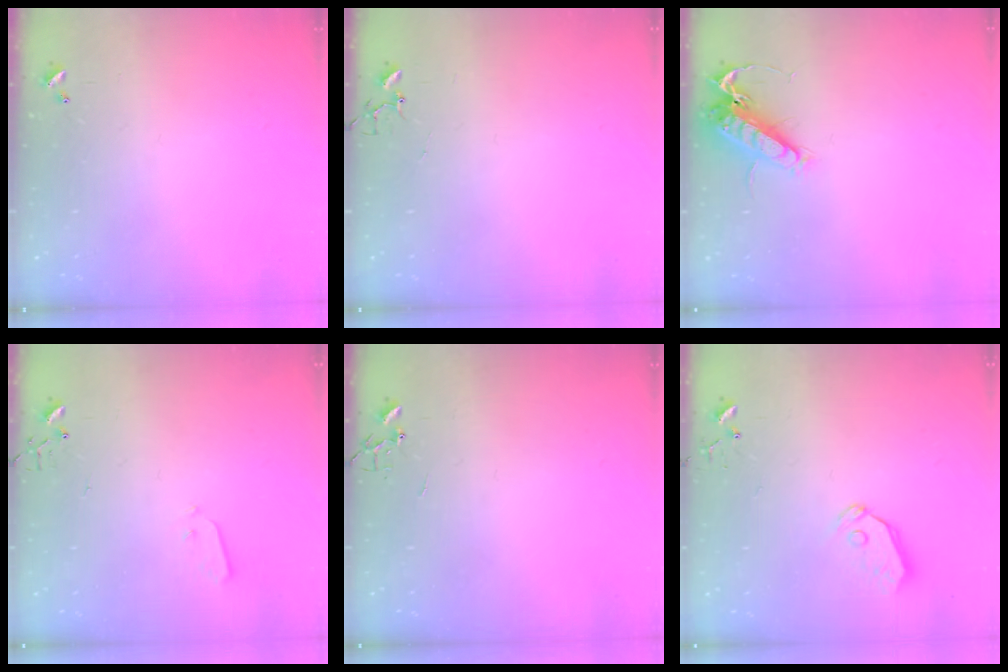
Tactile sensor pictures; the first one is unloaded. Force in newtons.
{"total": 3.7, "press": 3.7, "slide": 0.3}
{"total": 13.8, "press": 13.8, "slide": 1.2}
{"total": 2.8, "press": 2.7, "slide": 0.4}
{"total": 0.0}
{"total": 4.8, "press": 4.8, "slide": 0.4}